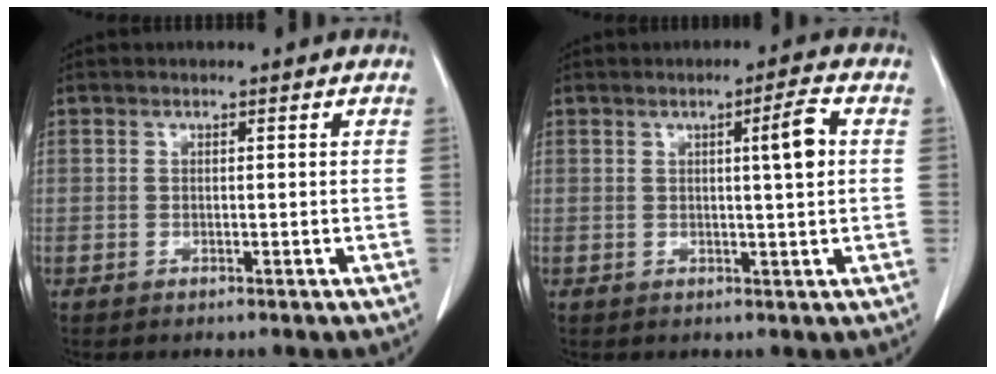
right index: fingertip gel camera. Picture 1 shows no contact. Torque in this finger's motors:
{"motor_torque": [0.07, 0.06, 0.08, 0.05]}